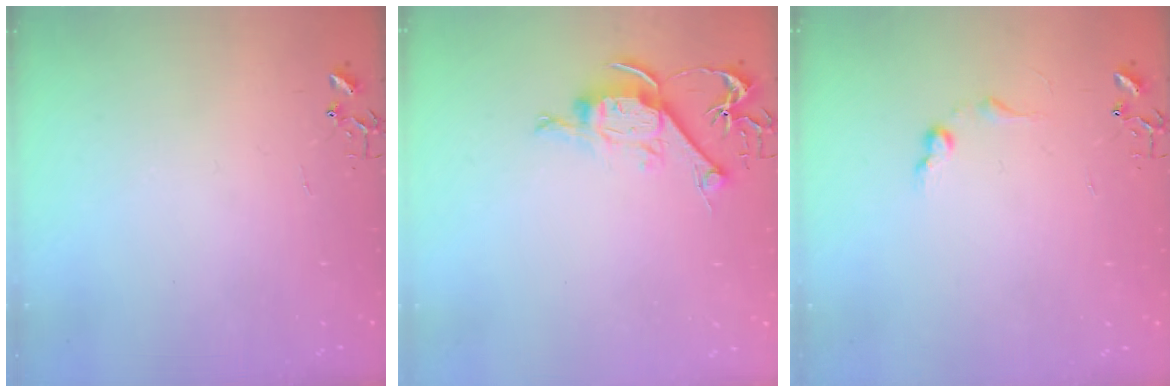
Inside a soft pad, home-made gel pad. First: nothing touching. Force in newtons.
{"total": 9.6, "press": 9.6, "slide": 0.2}
{"total": 6.8, "press": 6.8, "slide": 0.9}